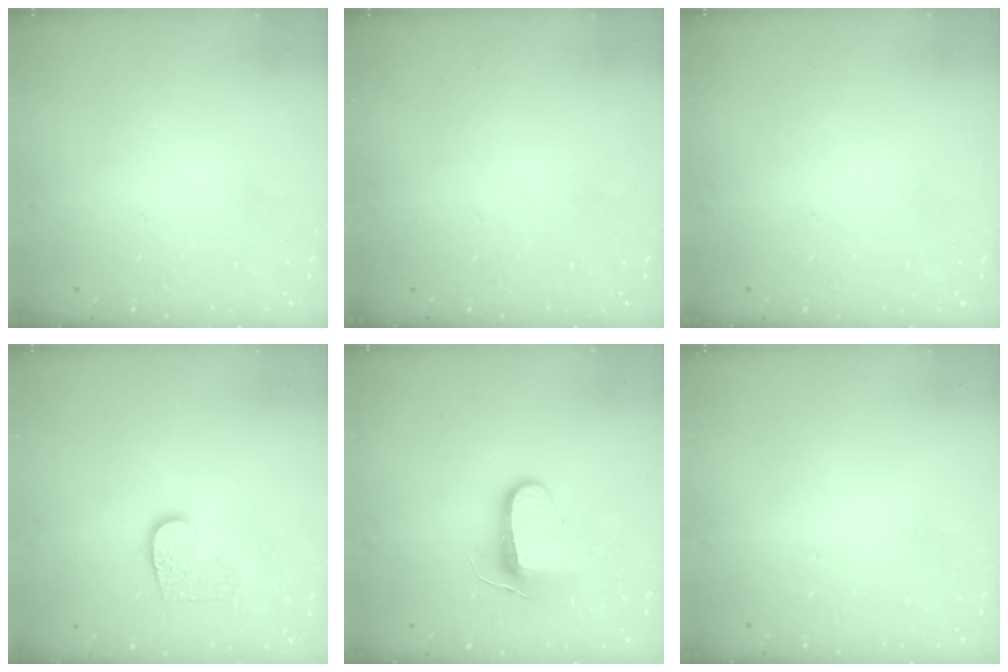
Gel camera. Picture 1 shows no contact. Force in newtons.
{"total": 0.0}
{"total": 0.0}
{"total": 6.4, "press": 6.4, "slide": 0.3}
{"total": 8.9, "press": 8.8, "slide": 1.1}
{"total": 0.0}